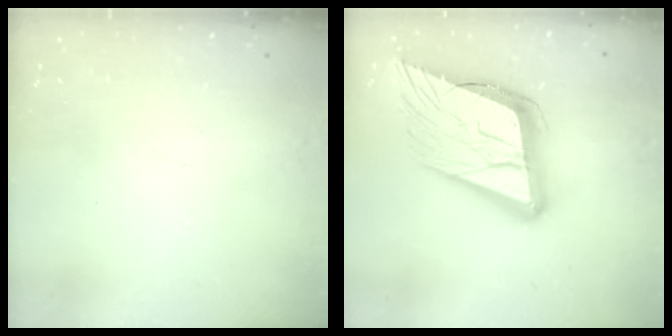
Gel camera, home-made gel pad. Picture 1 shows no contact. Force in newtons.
{"total": 23.3, "press": 22.8, "slide": 5.1}